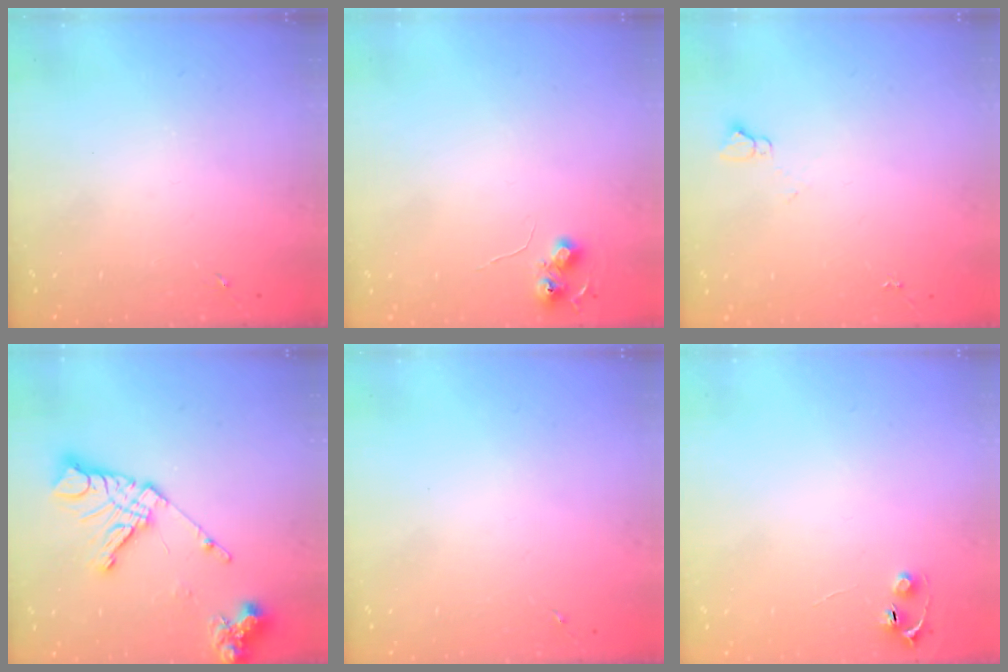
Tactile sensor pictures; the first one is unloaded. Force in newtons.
{"total": 5.6, "press": 5.6, "slide": 0.8}
{"total": 3.1, "press": 3.0, "slide": 0.3}
{"total": 16.8, "press": 16.7, "slide": 2.2}
{"total": 0.0}
{"total": 4.0, "press": 4.0, "slide": 0.5}